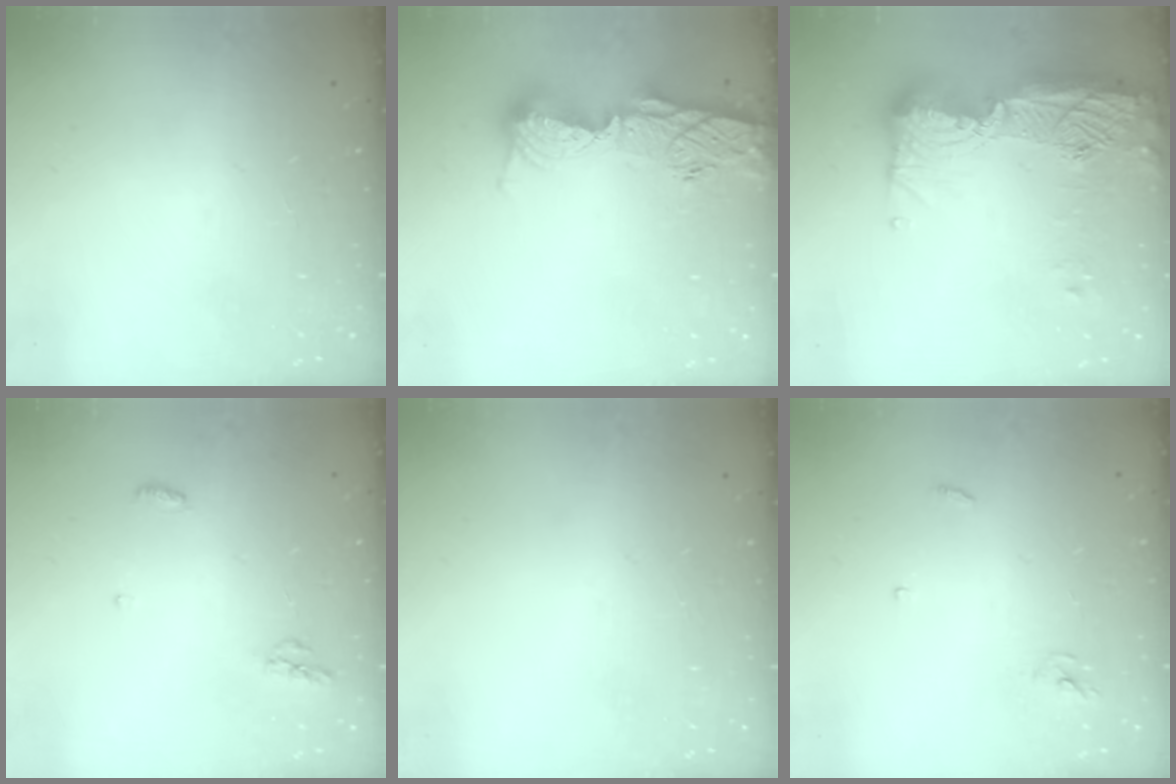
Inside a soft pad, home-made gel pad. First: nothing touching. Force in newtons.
{"total": 12.9, "press": 12.9, "slide": 1.2}
{"total": 21.5, "press": 20.4, "slide": 6.7}
{"total": 4.2, "press": 4.1, "slide": 0.9}
{"total": 0.0}
{"total": 3.0, "press": 3.0, "slide": 0.2}